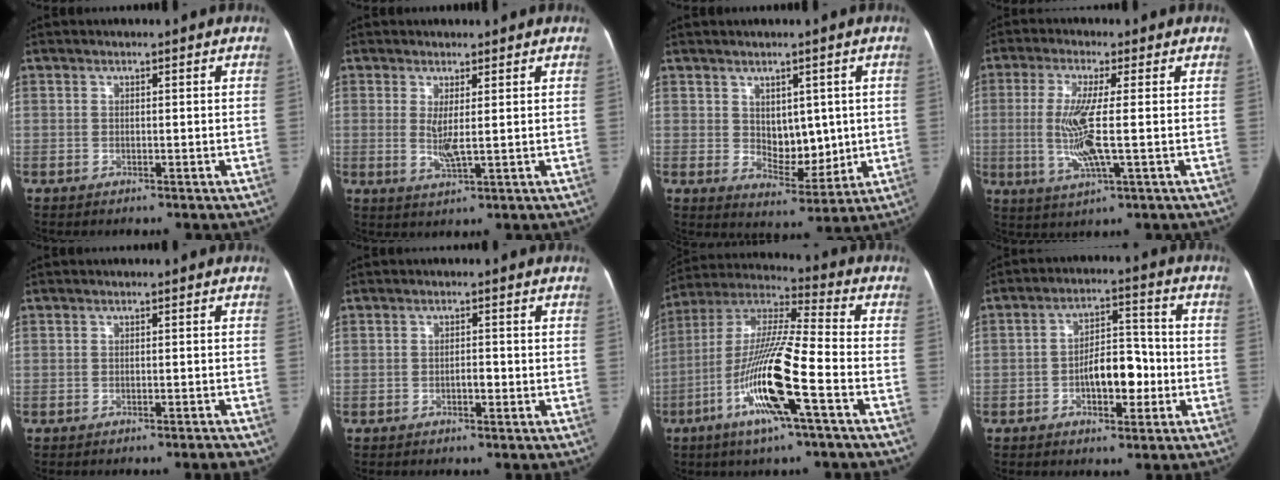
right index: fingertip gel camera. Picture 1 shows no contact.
{"total": 3.4, "force": [0.3, 0.6, 3.4], "torque": [-0.069, -0.009, 0.011]}
{"total": 7.0, "force": [1.0, 4.3, 5.4], "torque": [-0.074, -0.002, 0.033]}
{"total": 8.4, "force": [-0.8, 0.8, 8.3], "torque": [-0.178, -0.008, -0.017]}
{"total": 2.1, "force": [-1.6, 0.5, 1.2], "torque": [-0.017, 0.002, -0.019]}
{"total": 1.6, "force": [-0.7, 0.8, 1.2], "torque": [-0.019, 0.004, -0.012]}
{"total": 17.2, "force": [-6.4, 0.8, 15.9], "torque": [-0.322, -0.005, -0.122]}
{"total": 8.4, "force": [-2.3, 4.0, 7.0], "torque": [-0.114, 0.029, -0.034]}